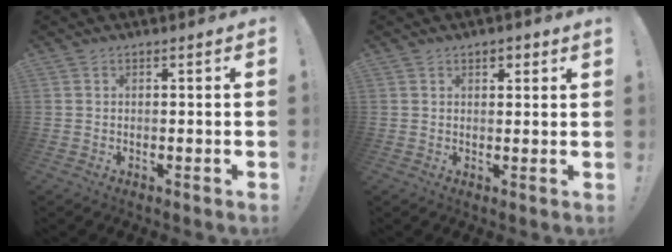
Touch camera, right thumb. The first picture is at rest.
{"total": 2.1, "force": [1.4, 1.2, 1.1], "torque": [-0.008, -0.005, 0.022]}